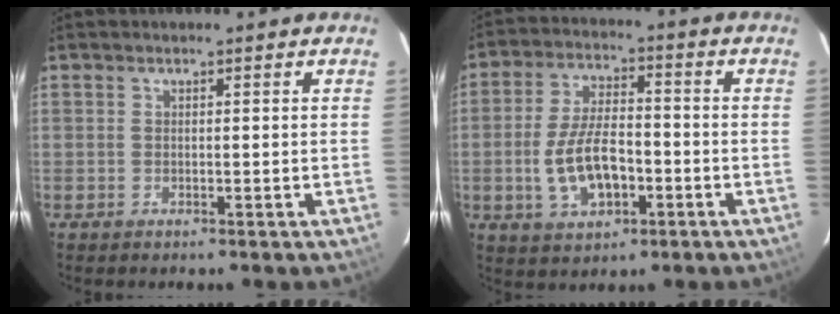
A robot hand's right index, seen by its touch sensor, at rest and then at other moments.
{"total": 10.9, "force": [-3.1, 5.2, 9.1], "torque": [-0.184, 0.004, -0.046]}